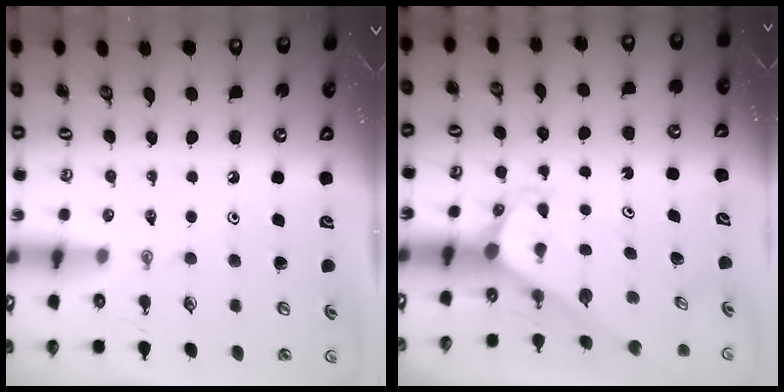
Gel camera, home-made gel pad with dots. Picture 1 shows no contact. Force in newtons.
{"total": 2.9, "press": 2.9, "slide": 0.0}